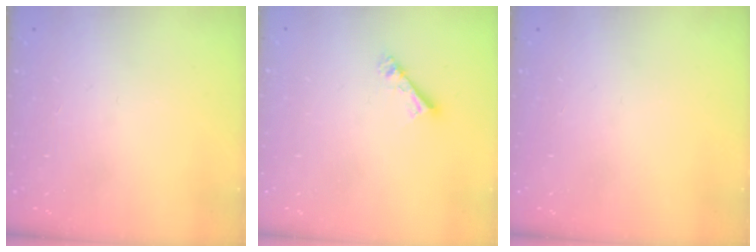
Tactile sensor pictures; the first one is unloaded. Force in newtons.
{"total": 4.6, "press": 4.6, "slide": 0.4}
{"total": 0.0}